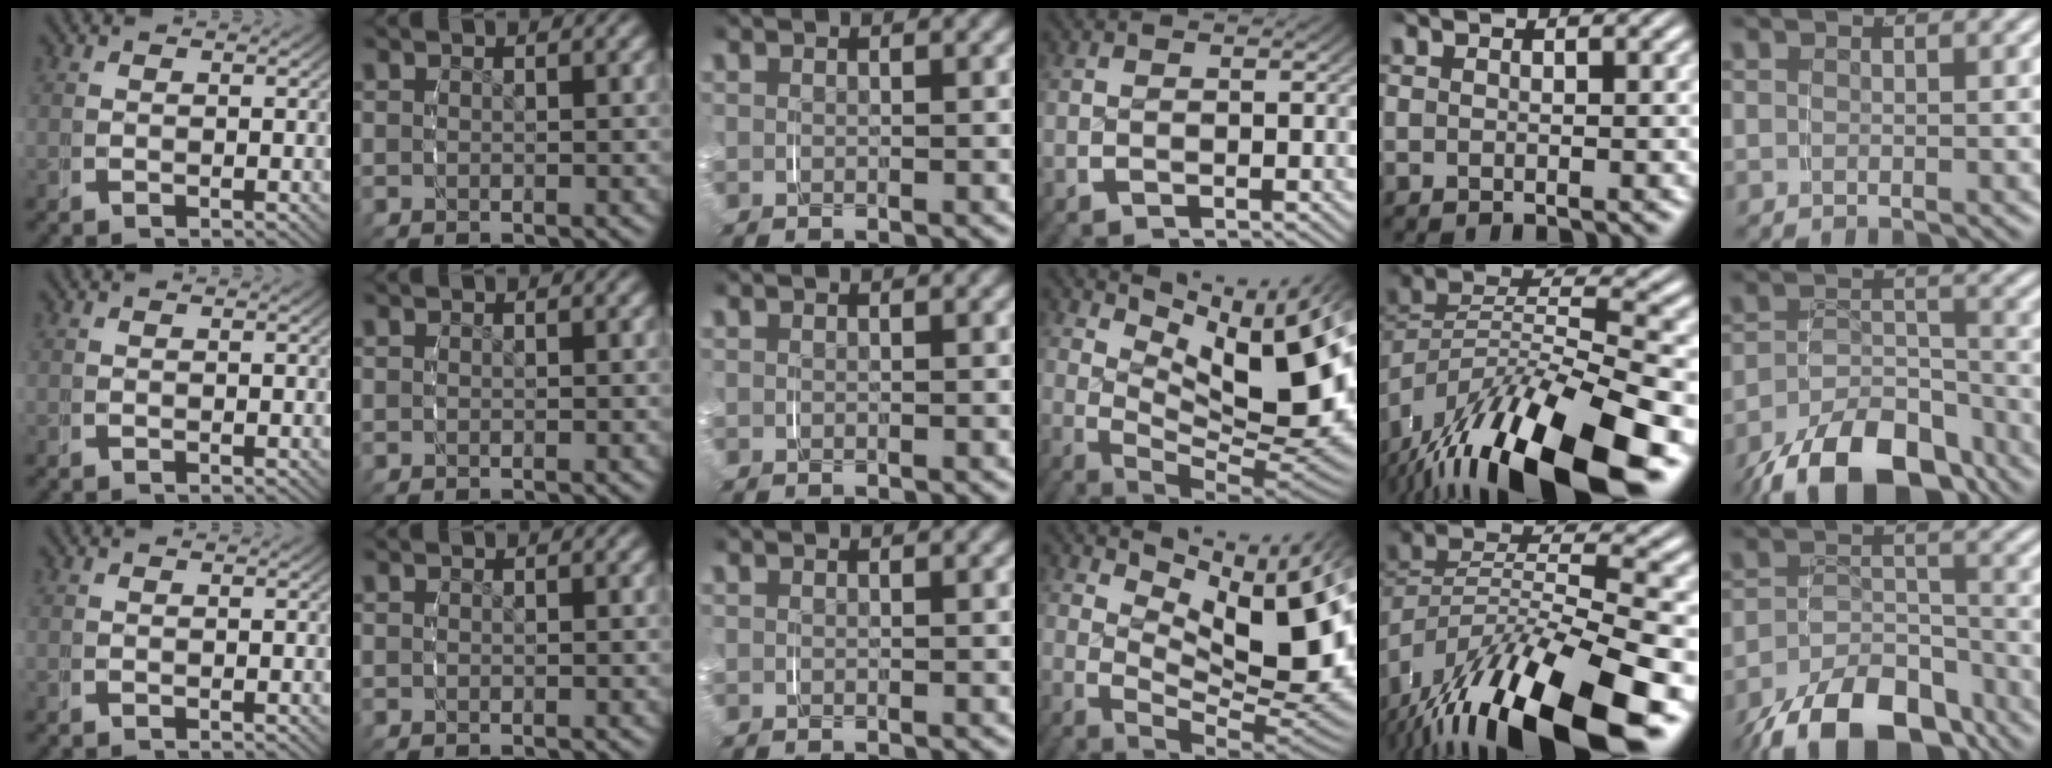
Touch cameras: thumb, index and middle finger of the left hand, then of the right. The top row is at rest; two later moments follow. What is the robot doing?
{"motion": "grasp_and_lifting", "object": "plastic wrap"}